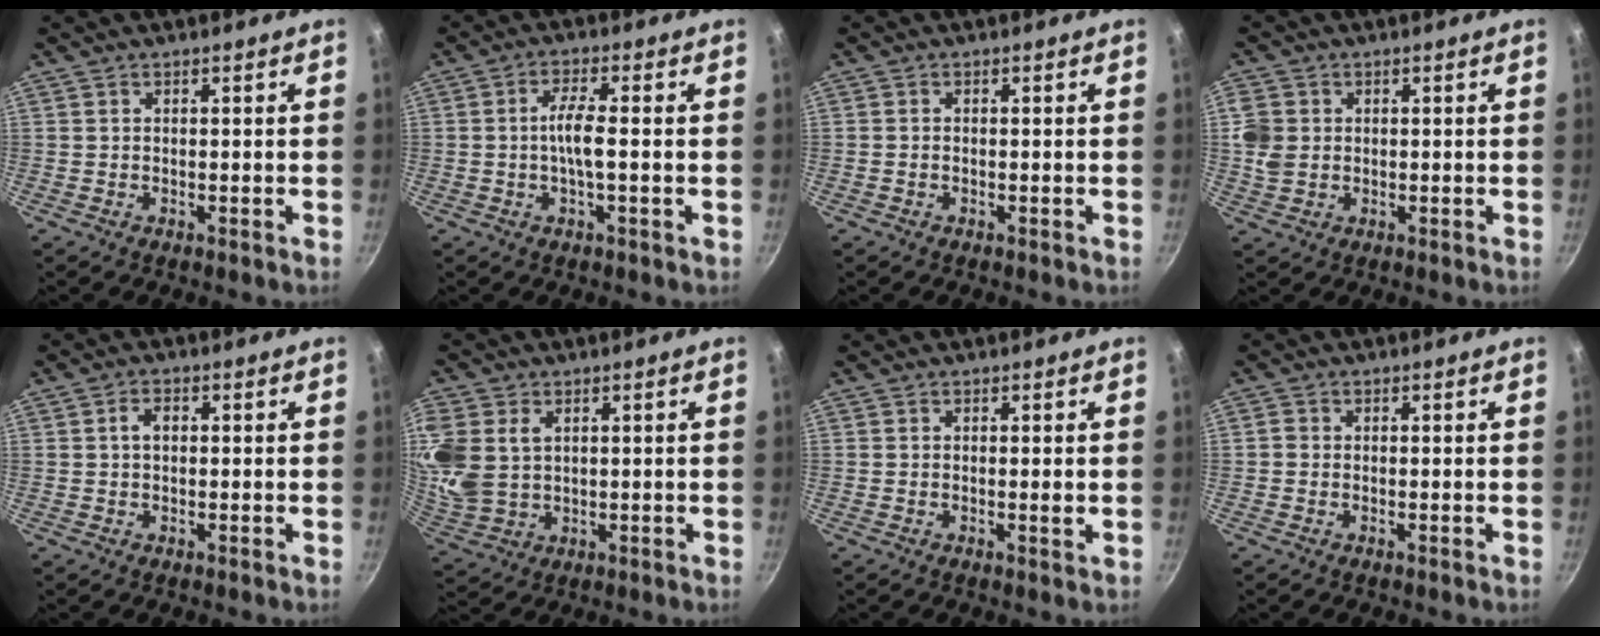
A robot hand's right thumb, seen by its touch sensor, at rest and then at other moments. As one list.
[{"total": 4.9, "force": [-0.5, 0.7, 4.8], "torque": [-0.101, 0.009, -0.015]}, {"total": 0.6, "force": [-0.2, 0.4, 0.4], "torque": [-0.007, 0.003, -0.006]}, {"total": 5.3, "force": [0.6, 4.4, 2.8], "torque": [-0.048, -0.005, 0.010]}, {"total": 2.6, "force": [0.3, 1.8, 1.8], "torque": [-0.023, 0.007, 0.003]}, {"total": 14.2, "force": [3.3, 10.8, 8.6], "torque": [-0.207, 0.004, 0.075]}, {"total": 1.3, "force": [0.0, 0.1, 1.3], "torque": [-0.022, -0.004, -0.001]}, {"total": 1.2, "force": [-0.2, 1.1, 0.4], "torque": [-0.006, 0.003, -0.008]}]